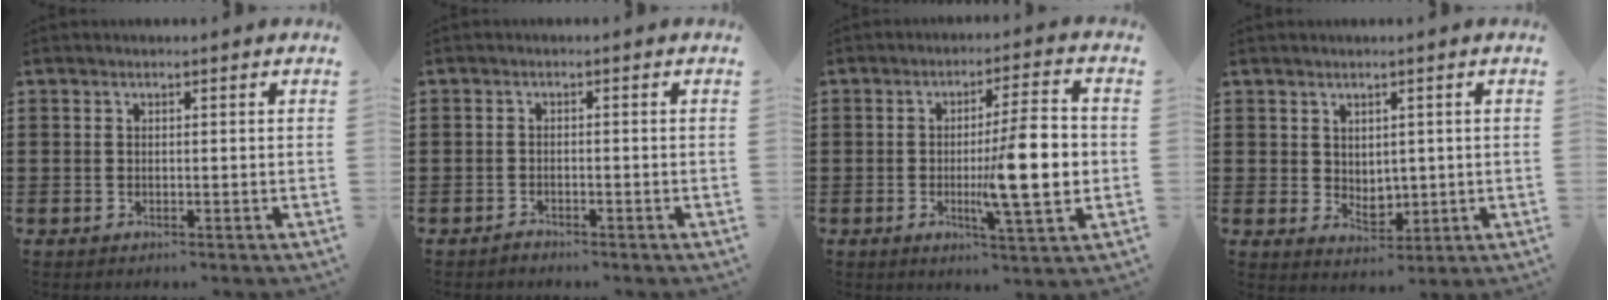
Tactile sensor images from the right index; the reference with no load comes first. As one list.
[{"total": 1.1, "force": [-1.0, 0.2, 0.0], "torque": [-0.004, 0.003, -0.023]}, {"total": 12.0, "force": [-0.9, 2.3, 11.8], "torque": [-0.174, -0.008, -0.017]}, {"total": 3.2, "force": [1.9, 2.4, 1.0], "torque": [-0.012, -0.003, 0.033]}]